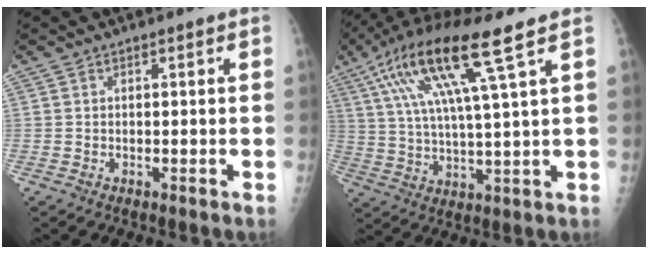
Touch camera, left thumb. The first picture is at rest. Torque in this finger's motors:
{"motor_torque": [0.43, 0.50, 1.80, -0.98, 0.59]}